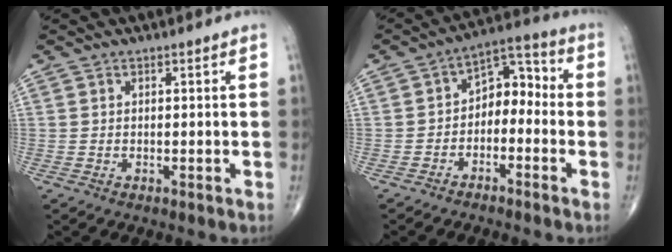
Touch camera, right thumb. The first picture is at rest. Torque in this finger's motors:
{"motor_torque": [-0.40, 0.11, 0.37, -0.01, 0.02]}